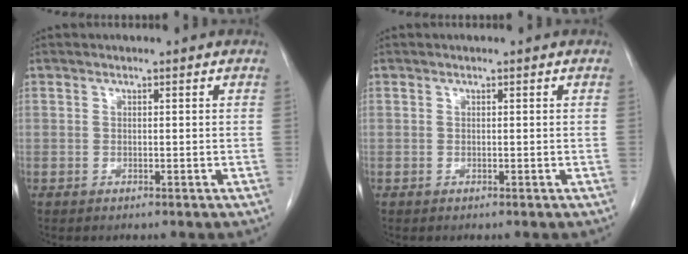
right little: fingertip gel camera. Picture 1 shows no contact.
{"total": 0.0}